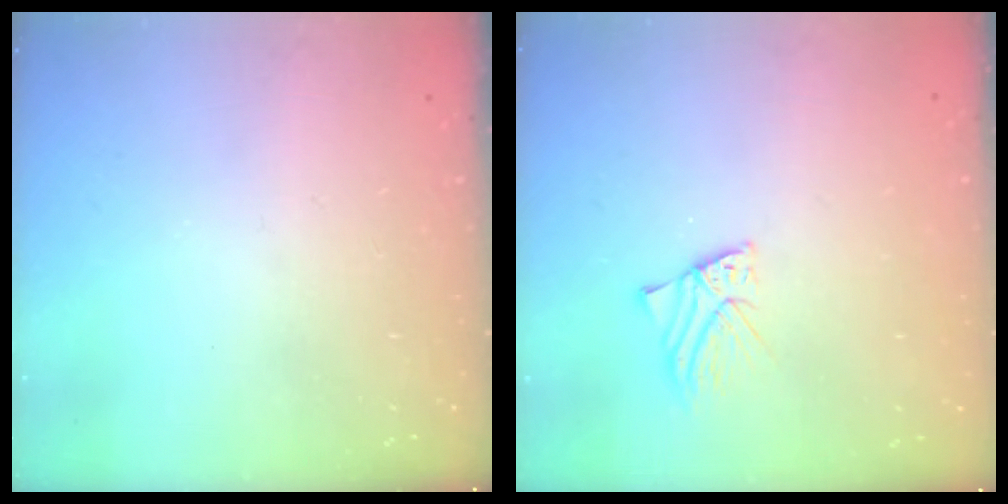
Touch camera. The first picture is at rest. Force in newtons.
{"total": 2.9, "press": 2.9, "slide": 0.2}